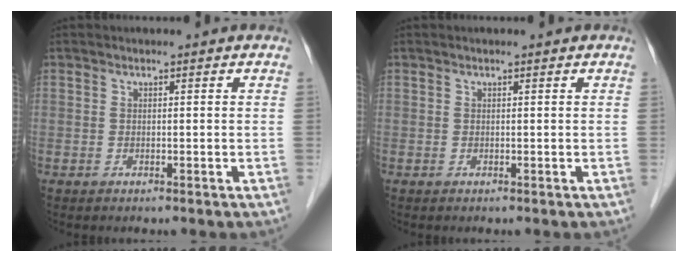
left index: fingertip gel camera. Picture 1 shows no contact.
{"total": 0.0}